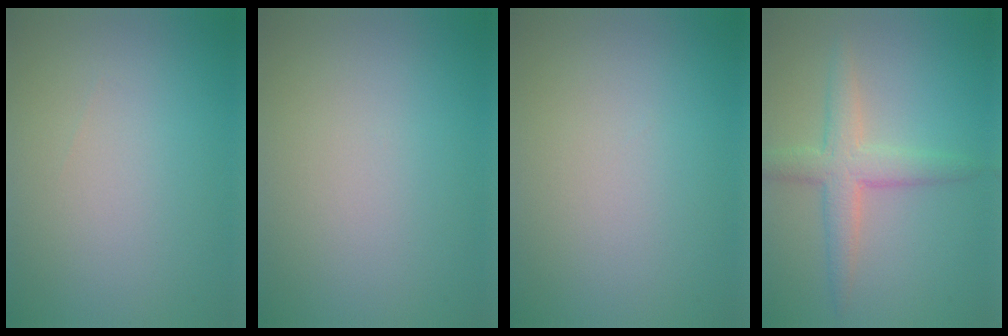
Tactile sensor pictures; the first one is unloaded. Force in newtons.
{"total": 0.0}
{"total": 0.0}
{"total": 3.7, "press": 3.7, "slide": 0.3}